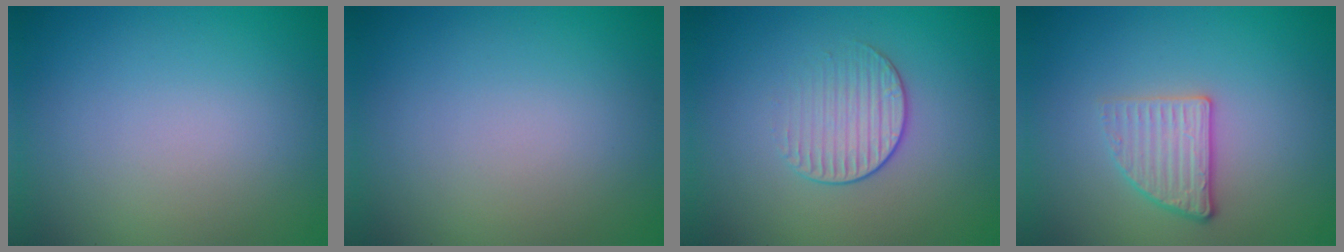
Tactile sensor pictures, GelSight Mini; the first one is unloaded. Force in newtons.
{"total": 0.0}
{"total": 2.0, "press": 1.4, "slide": 1.4}
{"total": 2.6, "press": 2.3, "slide": 1.2}